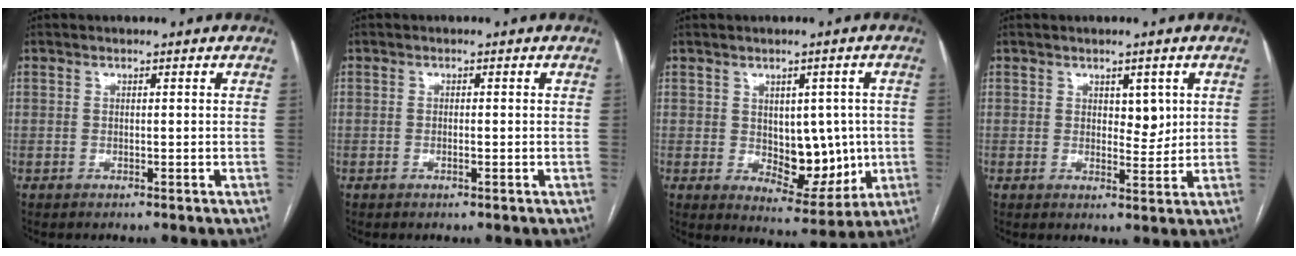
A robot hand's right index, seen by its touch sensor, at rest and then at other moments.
{"total": 0.8, "force": [-0.2, 0.2, 0.8], "torque": [-0.016, -0.002, -0.003]}
{"total": 9.2, "force": [-0.2, 5.3, 7.6], "torque": [-0.091, 0.003, 0.016]}
{"total": 3.4, "force": [1.2, 1.8, 2.6], "torque": [-0.031, -0.006, 0.018]}